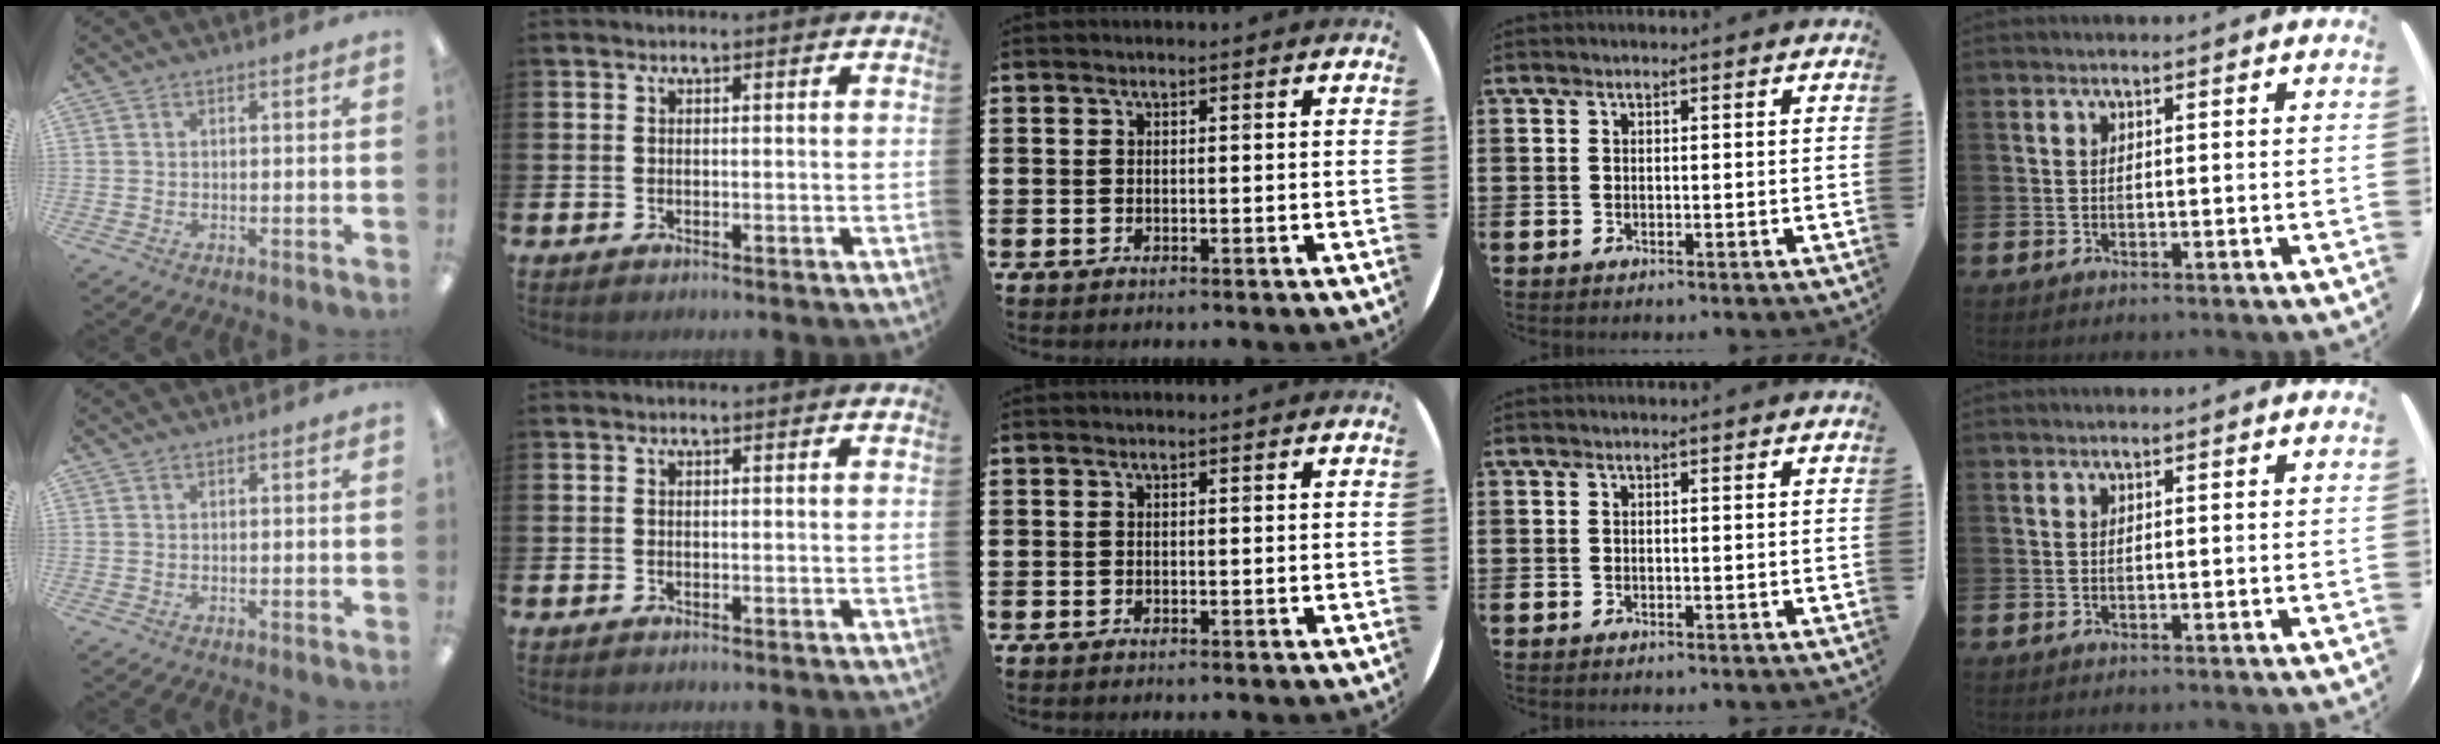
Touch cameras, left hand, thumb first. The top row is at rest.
{}